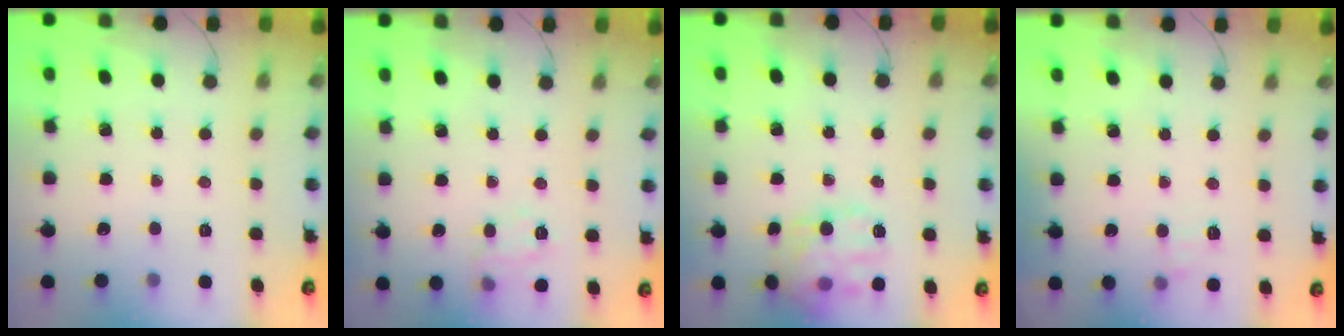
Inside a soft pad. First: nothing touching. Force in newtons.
{"total": 8.4, "press": 8.3, "slide": 0.9}
{"total": 16.2, "press": 16.2, "slide": 1.0}
{"total": 6.9, "press": 6.7, "slide": 1.6}